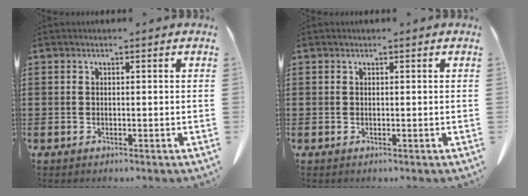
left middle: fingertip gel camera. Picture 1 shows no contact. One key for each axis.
{"total": 0.0}